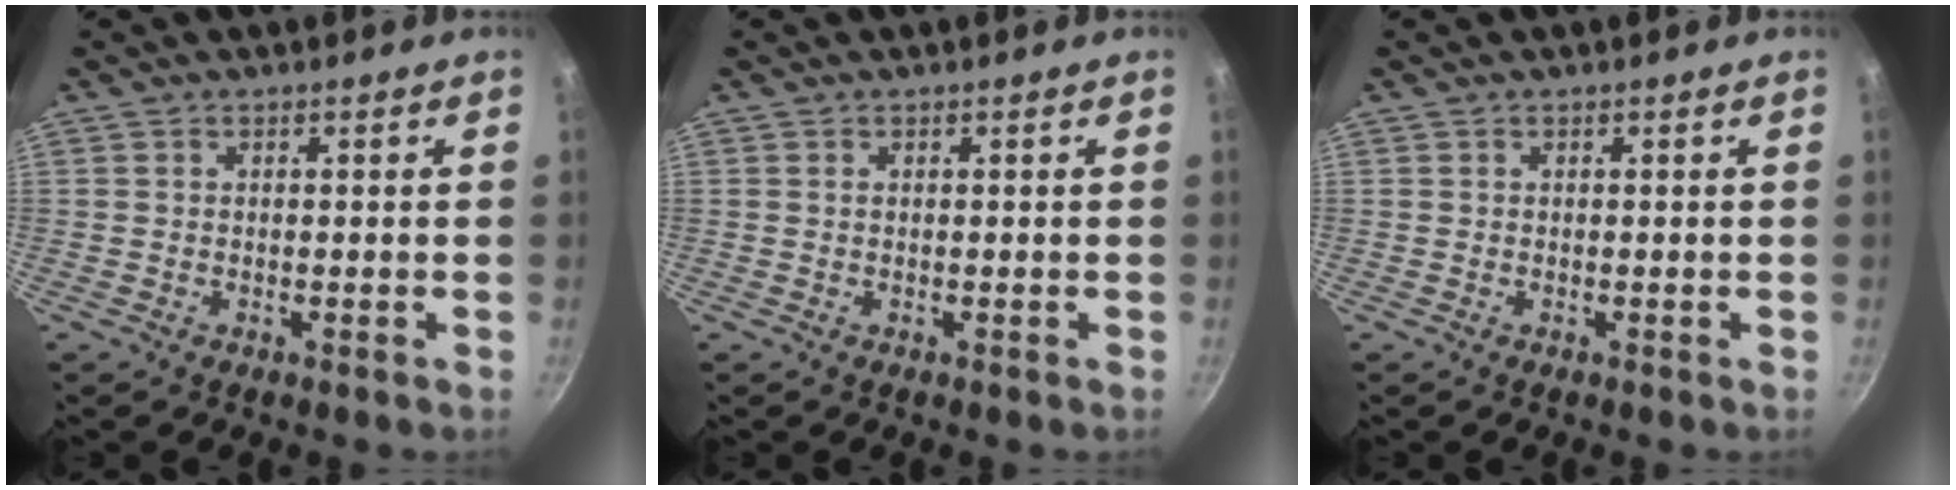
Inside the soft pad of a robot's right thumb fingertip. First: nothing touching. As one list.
[{"total": 0.0}, {"total": 0.0}]